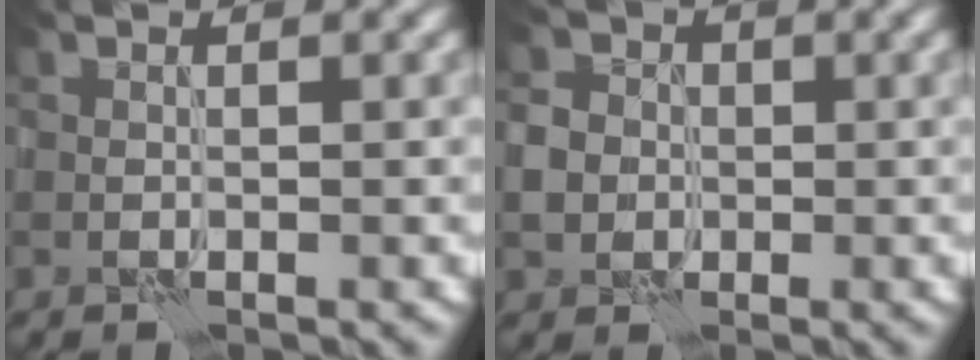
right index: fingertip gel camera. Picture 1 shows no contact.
{"total": 2.6, "force": [-0.4, 2.4, 1.0], "torque": [-0.018, 0.003, -0.012]}